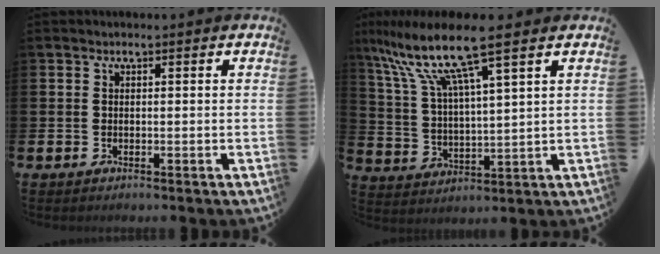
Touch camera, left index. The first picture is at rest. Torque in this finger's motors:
{"motor_torque": [0.89, -1.24, 1.05, 0.21]}